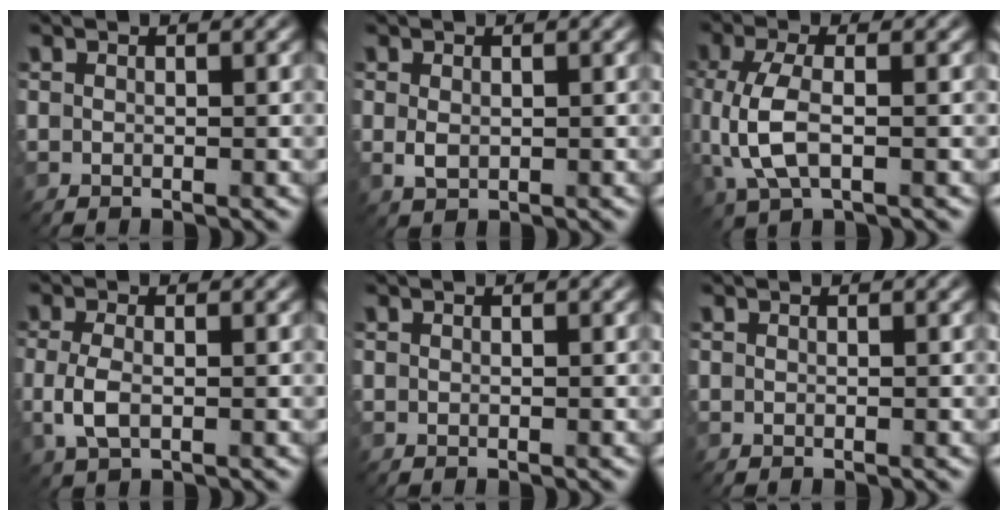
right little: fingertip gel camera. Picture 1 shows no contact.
{"total": 1.3, "force": [0.1, 0.9, 1.0], "torque": [-0.024, -0.001, 0.005]}
{"total": 5.3, "force": [-0.4, 2.4, 4.7], "torque": [-0.115, -0.004, -0.007]}
{"total": 2.8, "force": [-0.5, 1.3, 2.5], "torque": [-0.062, -0.004, -0.012]}
{"total": 0.0}
{"total": 0.0}